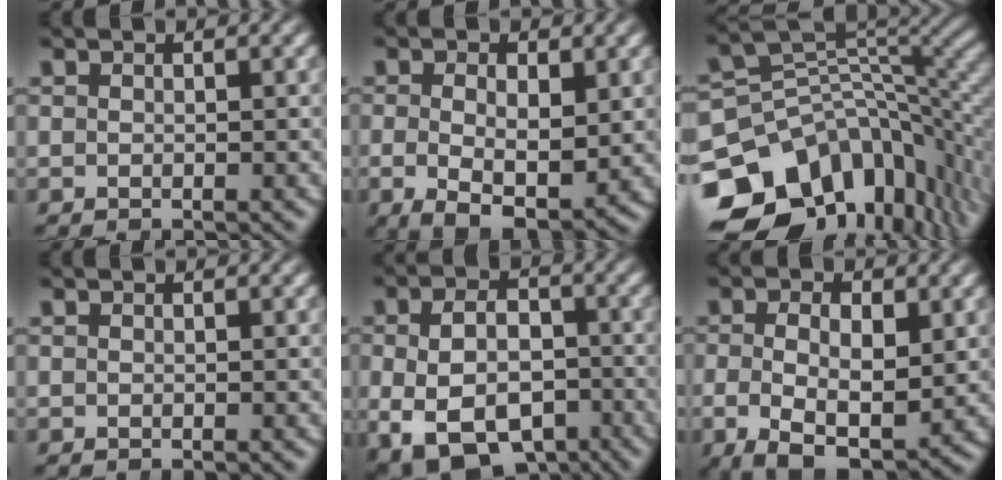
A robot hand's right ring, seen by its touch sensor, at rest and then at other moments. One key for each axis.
{"total": 6.3, "fx": -2.7, "fy": 3.6, "fz": 4.5, "tx": -0.076, "ty": -0.036, "tz": -0.029}
{"total": 18.0, "fx": -5.3, "fy": 12.8, "fz": 11.5, "tx": -0.177, "ty": -0.043, "tz": -0.073}
{"total": 0.0}
{"total": 10.5, "fx": -5.1, "fy": 7.2, "fz": 5.6, "tx": -0.096, "ty": -0.044, "tz": -0.066}
{"total": 8.1, "fx": -3.4, "fy": 5.0, "fz": 5.4, "tx": -0.093, "ty": -0.040, "tz": -0.040}